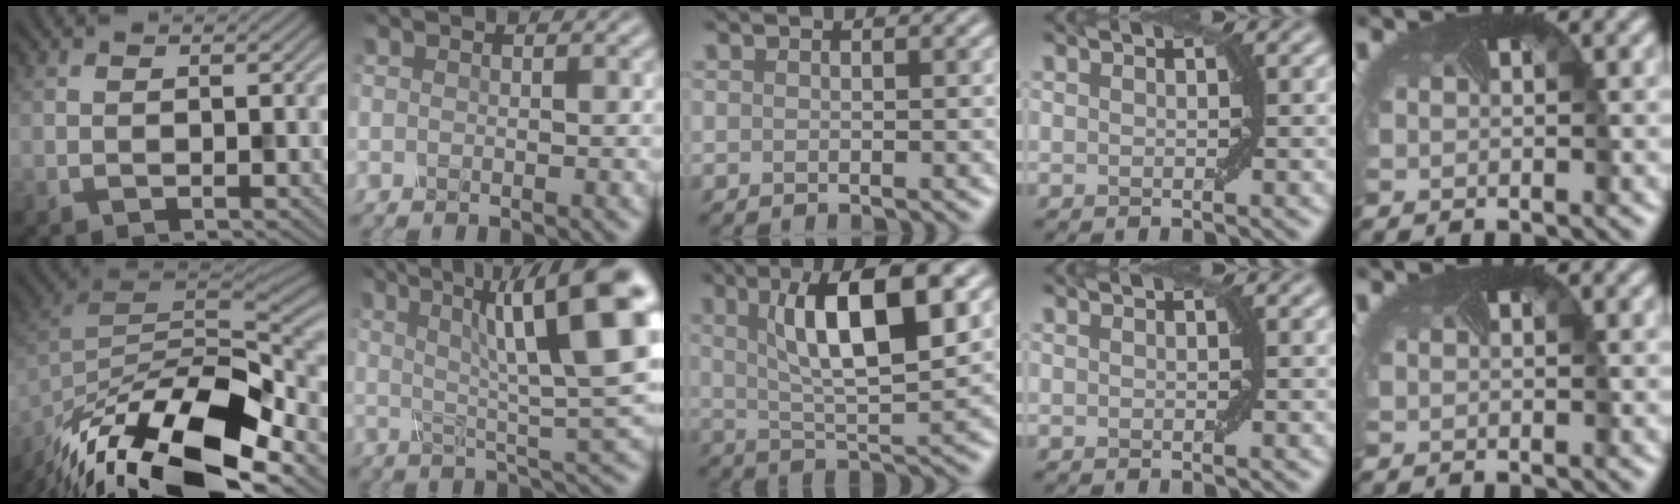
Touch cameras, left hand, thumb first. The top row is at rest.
{"thumb": {"total": 18.3, "force": [-11.4, 7.8, 12.0], "torque": [-0.258, -0.021, -0.190]}, "index": {"total": 12.3, "force": [3.4, 2.3, 11.6], "torque": [-0.156, 0.016, 0.058]}, "middle": {"total": 9.3, "force": [2.8, 2.6, 8.4], "torque": [-0.127, 0.003, 0.053]}}